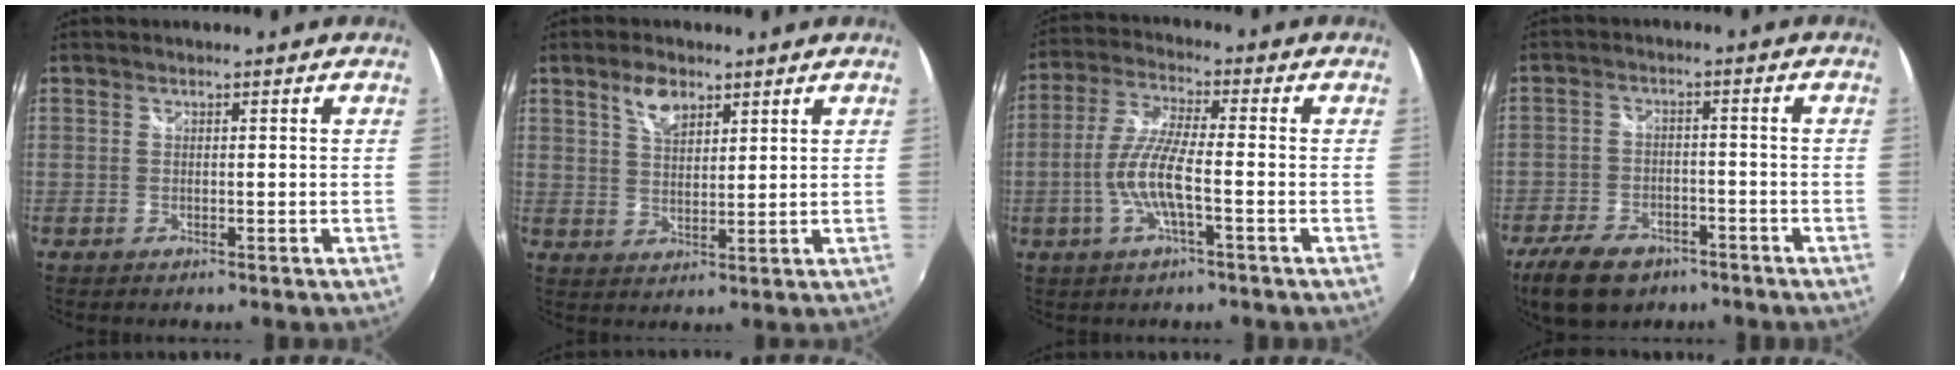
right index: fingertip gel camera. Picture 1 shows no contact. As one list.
[{"total": 5.5, "force": [3.4, 2.7, 3.3], "torque": [-0.055, 0.008, 0.063]}, {"total": 8.5, "force": [-2.6, 1.1, 8.0], "torque": [-0.172, 0.000, -0.050]}, {"total": 12.0, "force": [-8.2, 6.6, 5.8], "torque": [-0.154, -0.013, -0.136]}]